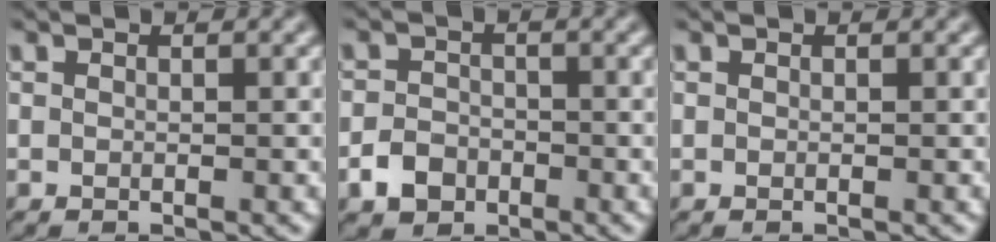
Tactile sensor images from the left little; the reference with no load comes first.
{"total": 2.8, "force": [-1.6, 2.0, 1.0], "torque": [-0.016, 0.004, -0.032]}
{"total": 0.0}